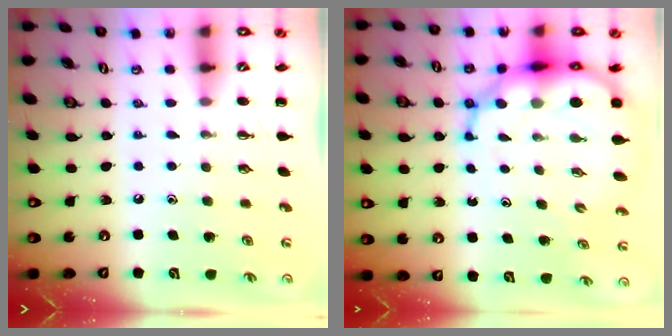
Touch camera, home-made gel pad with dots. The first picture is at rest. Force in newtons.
{"total": 13.6, "press": 13.2, "slide": 3.6}